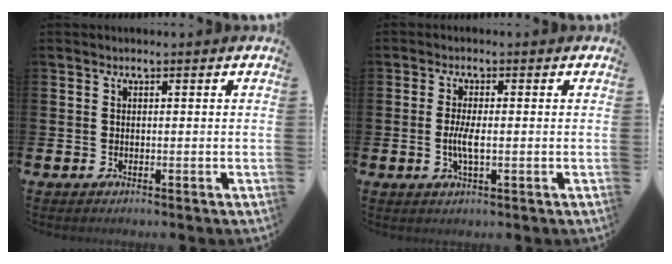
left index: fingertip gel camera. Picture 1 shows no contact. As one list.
[{"total": 3.0, "force": [-0.5, 0.8, 2.8], "torque": [-0.047, -0.002, -0.010]}]